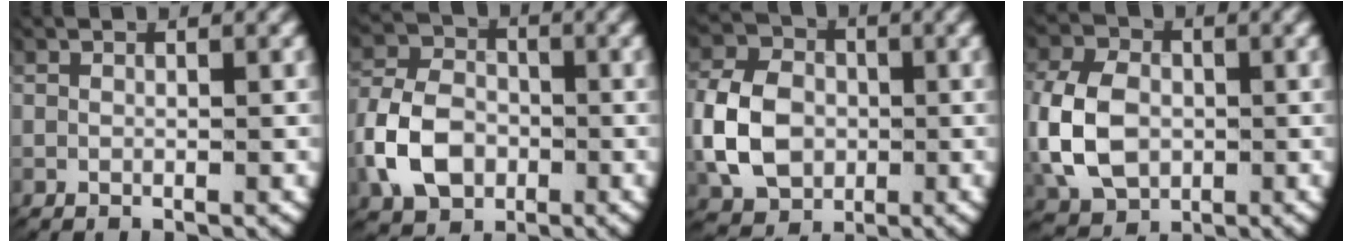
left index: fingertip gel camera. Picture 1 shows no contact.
{"total": 6.6, "force": [-1.7, 5.4, 3.6], "torque": [-0.077, -0.013, -0.025]}
{"total": 7.4, "force": [-0.6, 6.1, 4.2], "torque": [-0.086, -0.015, -0.005]}
{"total": 7.2, "force": [-0.5, 5.8, 4.2], "torque": [-0.110, -0.026, 0.002]}